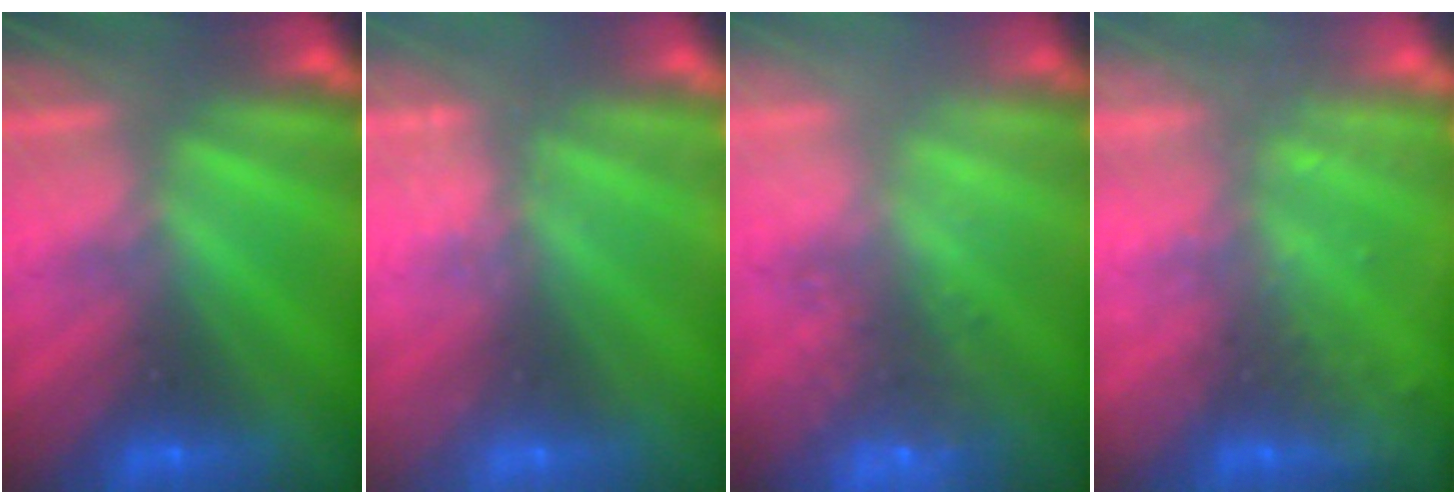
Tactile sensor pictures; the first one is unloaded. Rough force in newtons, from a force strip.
{"total": 2.7}
{"total": 6.8}
{"total": 2.2}